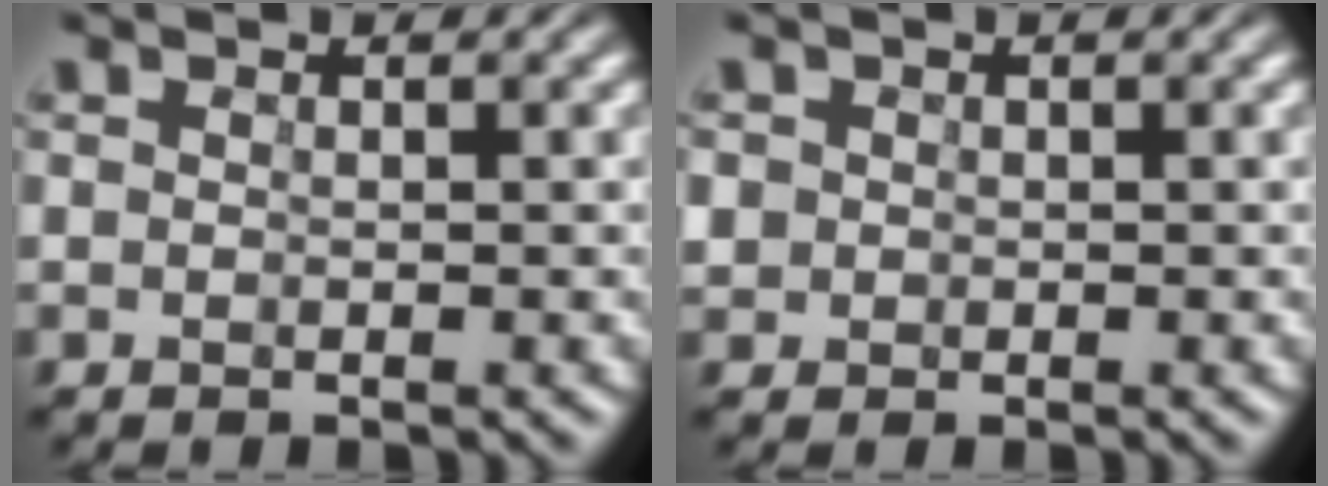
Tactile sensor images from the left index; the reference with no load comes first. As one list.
[{"total": 3.4, "force": [0.2, 3.3, 1.0], "torque": [-0.039, 0.029, -0.005]}]